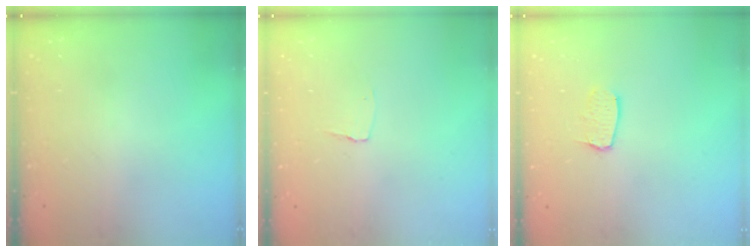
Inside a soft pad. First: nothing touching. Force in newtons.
{"total": 2.9, "press": 2.9, "slide": 0.3}
{"total": 6.1, "press": 6.1, "slide": 0.2}